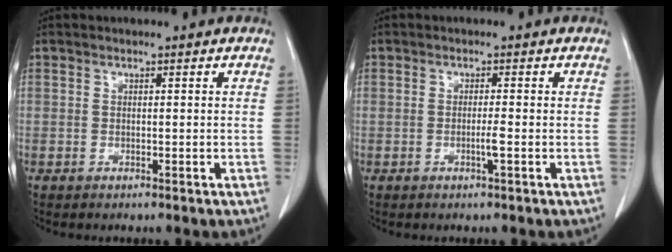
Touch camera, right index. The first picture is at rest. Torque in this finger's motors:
{"motor_torque": [0.66, 0.02, 0.26, 0.07]}